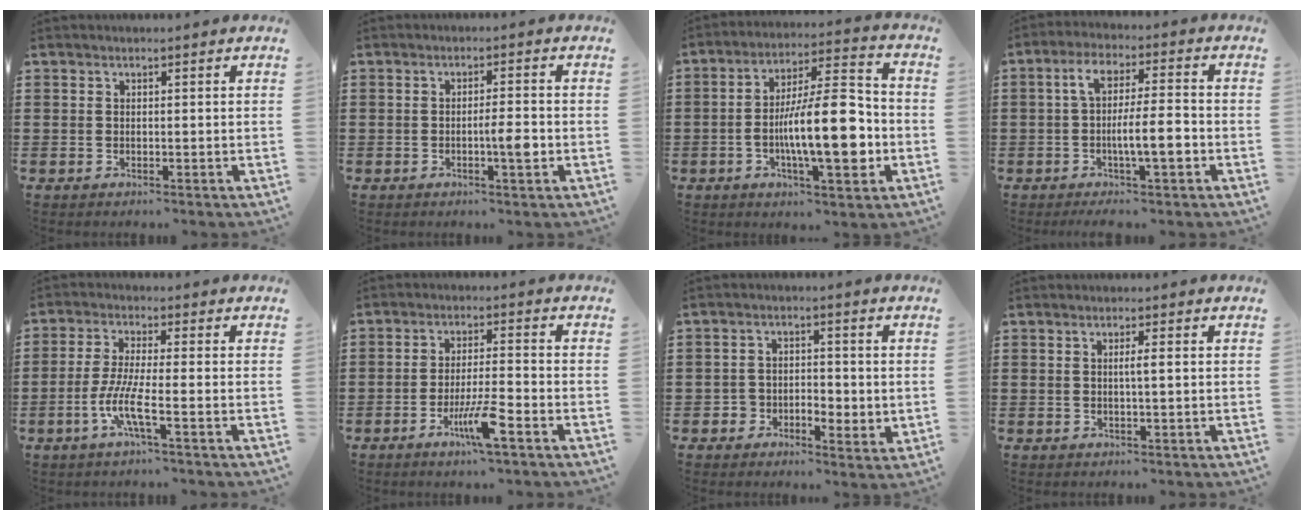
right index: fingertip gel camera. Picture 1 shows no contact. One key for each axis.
{"total": 3.7, "fx": -1.1, "fy": 0.4, "fz": 3.5, "tx": -0.059, "ty": -0.001, "tz": -0.021}
{"total": 14.7, "fx": -3.3, "fy": 4.6, "fz": 13.6, "tx": -0.224, "ty": -0.007, "tz": -0.060}
{"total": 8.9, "fx": -2.0, "fy": 2.5, "fz": 8.3, "tx": -0.141, "ty": 0.012, "tz": -0.036}
{"total": 6.4, "fx": -2.6, "fy": 0.6, "fz": 5.8, "tx": -0.132, "ty": -0.017, "tz": -0.058}
{"total": 6.6, "fx": -3.3, "fy": 0.5, "fz": 5.7, "tx": -0.109, "ty": -0.010, "tz": -0.061}
{"total": 3.0, "fx": -1.1, "fy": 2.6, "fz": 1.2, "tx": -0.034, "ty": 0.008, "tz": -0.026}
{"total": 1.7, "fx": 0.1, "fy": -0.1, "fz": 1.7, "tx": -0.031, "ty": -0.001, "tz": -0.001}